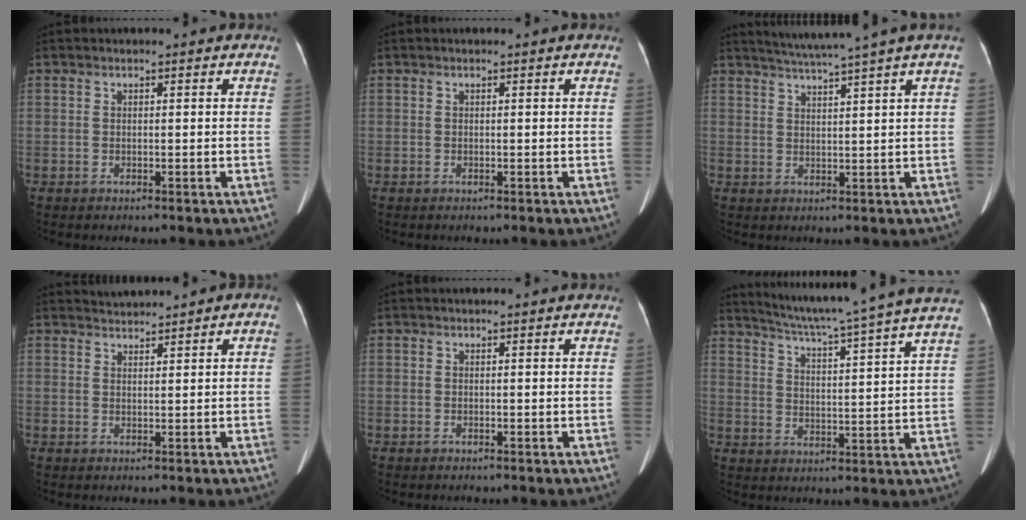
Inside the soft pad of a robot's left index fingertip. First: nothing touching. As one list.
[{"total": 0.0}, {"total": 6.3, "force": [5.2, -1.7, 3.0], "torque": [-0.051, 0.009, 0.084]}, {"total": 1.5, "force": [1.5, 0.1, 0.2], "torque": [-0.003, 0.018, 0.030]}, {"total": 0.0}, {"total": 19.4, "force": [17.0, -2.1, 9.1], "torque": [-0.155, -0.032, 0.225]}]